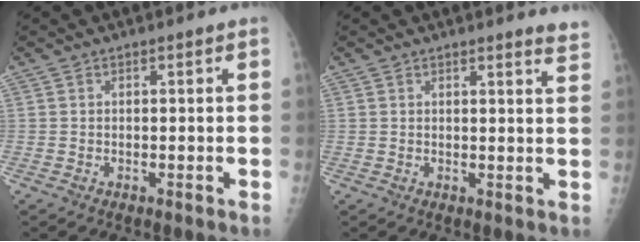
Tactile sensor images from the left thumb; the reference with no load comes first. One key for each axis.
{"total": 3.6, "fx": 3.4, "fy": -0.2, "fz": 1.2, "tx": -0.015, "ty": -0.028, "tz": 0.023}